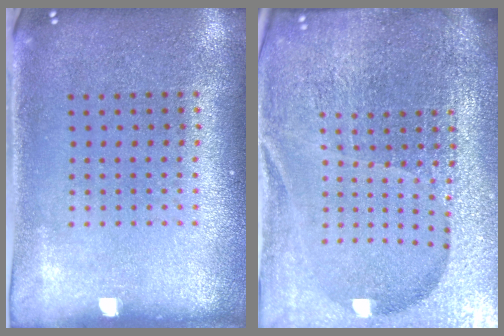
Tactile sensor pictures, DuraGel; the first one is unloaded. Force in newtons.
{"total": 6.8, "press": 5.9, "slide": 3.4}